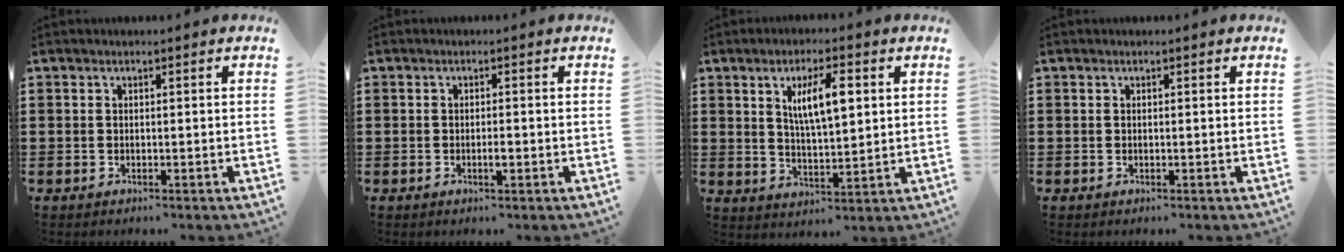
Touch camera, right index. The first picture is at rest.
{"total": 1.6, "force": [-0.5, 0.4, 1.4], "torque": [-0.027, -0.002, -0.009]}
{"total": 7.3, "force": [2.3, 2.2, 6.6], "torque": [-0.125, 0.006, 0.034]}
{"total": 0.0}